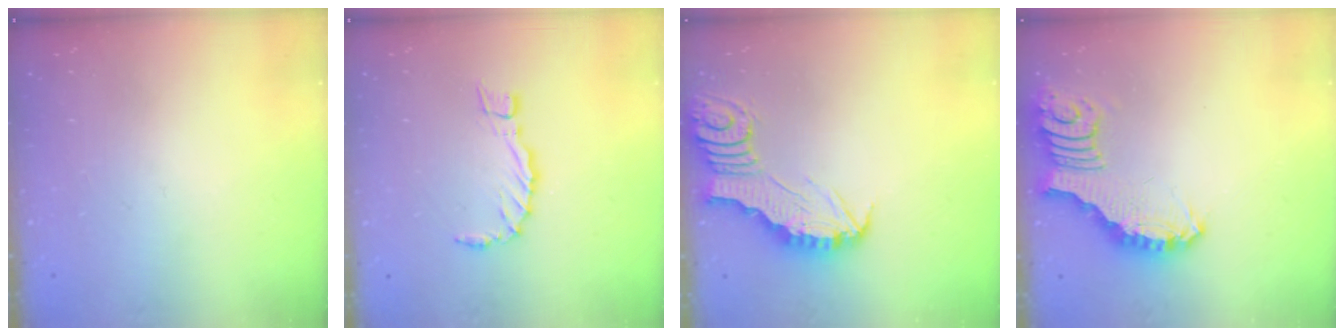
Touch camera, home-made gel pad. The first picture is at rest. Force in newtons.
{"total": 5.2, "press": 5.2, "slide": 0.7}
{"total": 3.3, "press": 3.3, "slide": 0.3}
{"total": 3.4, "press": 3.3, "slide": 0.7}